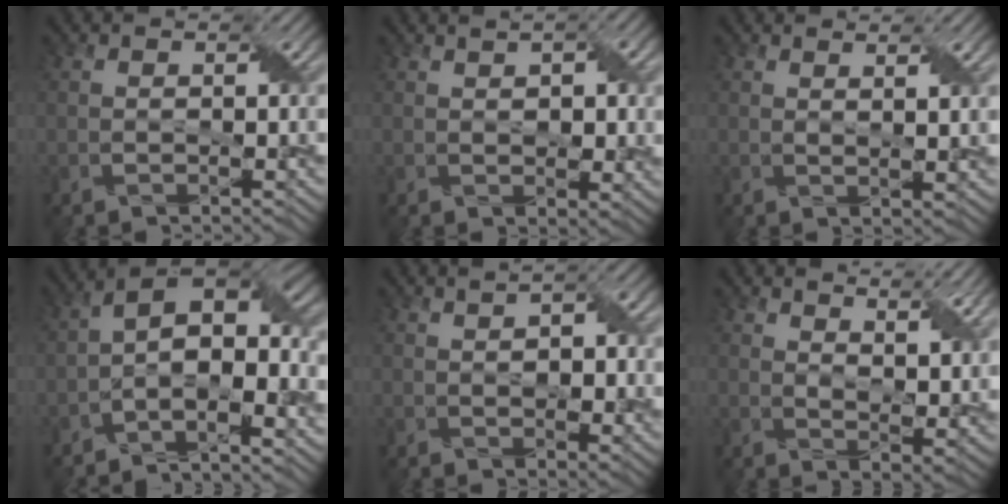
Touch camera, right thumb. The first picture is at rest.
{"total": 3.6, "force": [1.3, 2.1, 2.7], "torque": [-0.044, -0.005, 0.028]}
{"total": 2.5, "force": [1.4, 0.3, 2.0], "torque": [-0.037, -0.002, 0.027]}
{"total": 11.1, "force": [-3.1, 5.1, 9.4], "torque": [-0.150, 0.007, -0.055]}
{"total": 5.5, "force": [1.3, 2.9, 4.4], "torque": [-0.064, -0.002, 0.029]}
{"total": 7.7, "force": [5.5, 2.5, 4.7], "torque": [-0.087, -0.005, 0.088]}